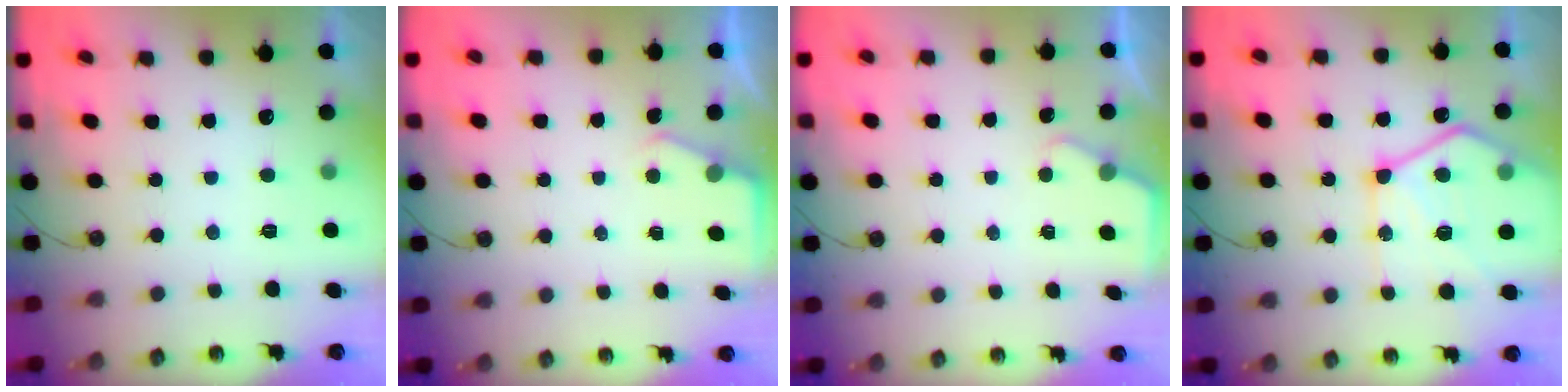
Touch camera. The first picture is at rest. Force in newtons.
{"total": 2.8, "press": 2.8, "slide": 0.4}
{"total": 2.1, "press": 2.0, "slide": 0.4}
{"total": 18.1, "press": 18.0, "slide": 1.9}